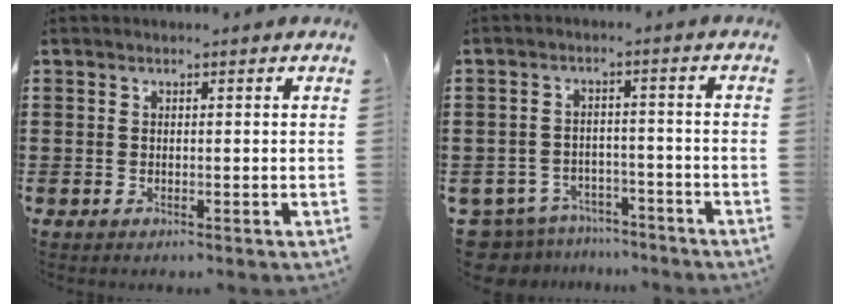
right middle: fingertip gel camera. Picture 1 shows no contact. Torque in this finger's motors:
{"motor_torque": [-0.22, 0.25, 0.02, -0.04]}